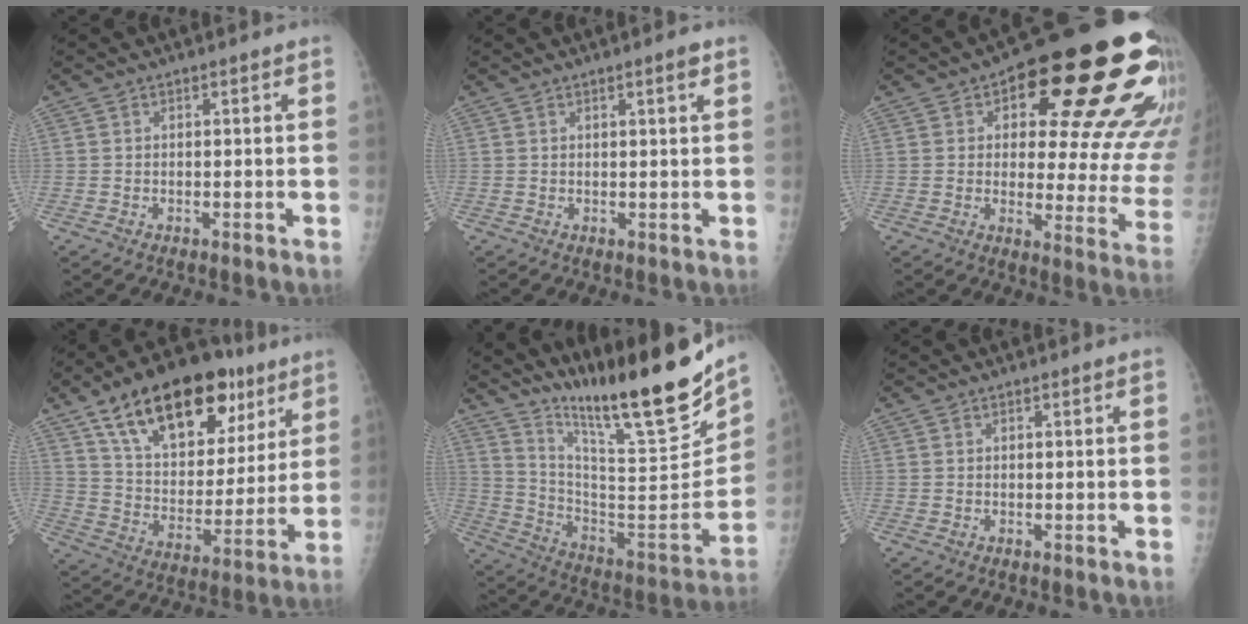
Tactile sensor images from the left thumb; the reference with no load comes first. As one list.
[{"total": 1.8, "force": [1.0, 0.1, 1.4], "torque": [-0.022, -0.005, 0.015]}, {"total": 25.7, "force": [11.4, 10.4, 20.6], "torque": [-0.205, -0.017, 0.151]}, {"total": 25.5, "force": [14.3, 13.5, 16.2], "torque": [-0.221, -0.025, 0.238]}, {"total": 25.0, "force": [19.7, 1.9, 15.2], "torque": [-0.221, -0.127, 0.327]}, {"total": 0.0}]